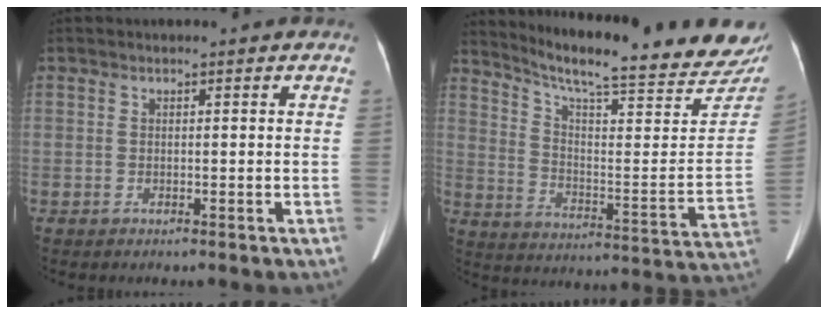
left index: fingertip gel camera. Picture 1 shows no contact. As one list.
[{"total": 26.9, "force": [24.2, 3.1, 11.3], "torque": [-0.184, -0.091, 0.309]}]